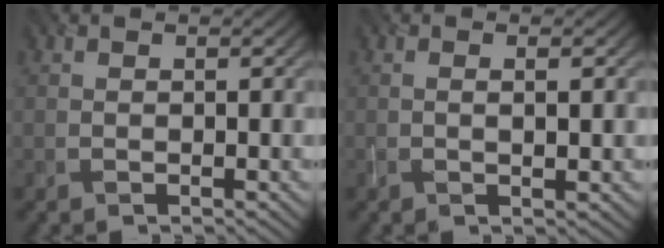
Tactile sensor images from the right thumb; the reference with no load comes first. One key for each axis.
{"total": 1.7, "fx": 0.1, "fy": 0.3, "fz": 1.7, "tx": -0.032, "ty": 0.002, "tz": 0.001}